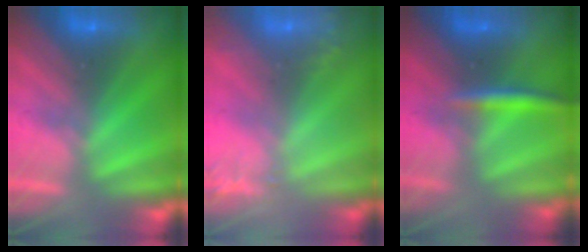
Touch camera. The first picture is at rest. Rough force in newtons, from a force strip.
{"total": 2.5}
{"total": 3.0}